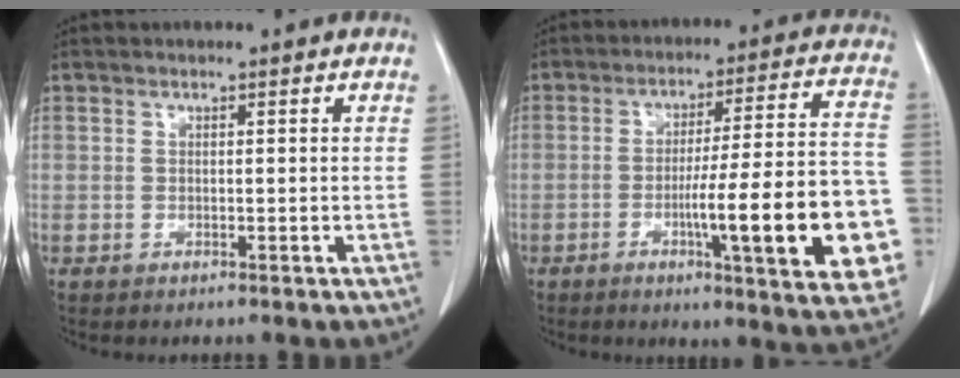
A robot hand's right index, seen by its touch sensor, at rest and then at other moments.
{"total": 20.7, "force": [-5.6, 1.9, 19.9], "torque": [-0.208, 0.012, -0.069]}